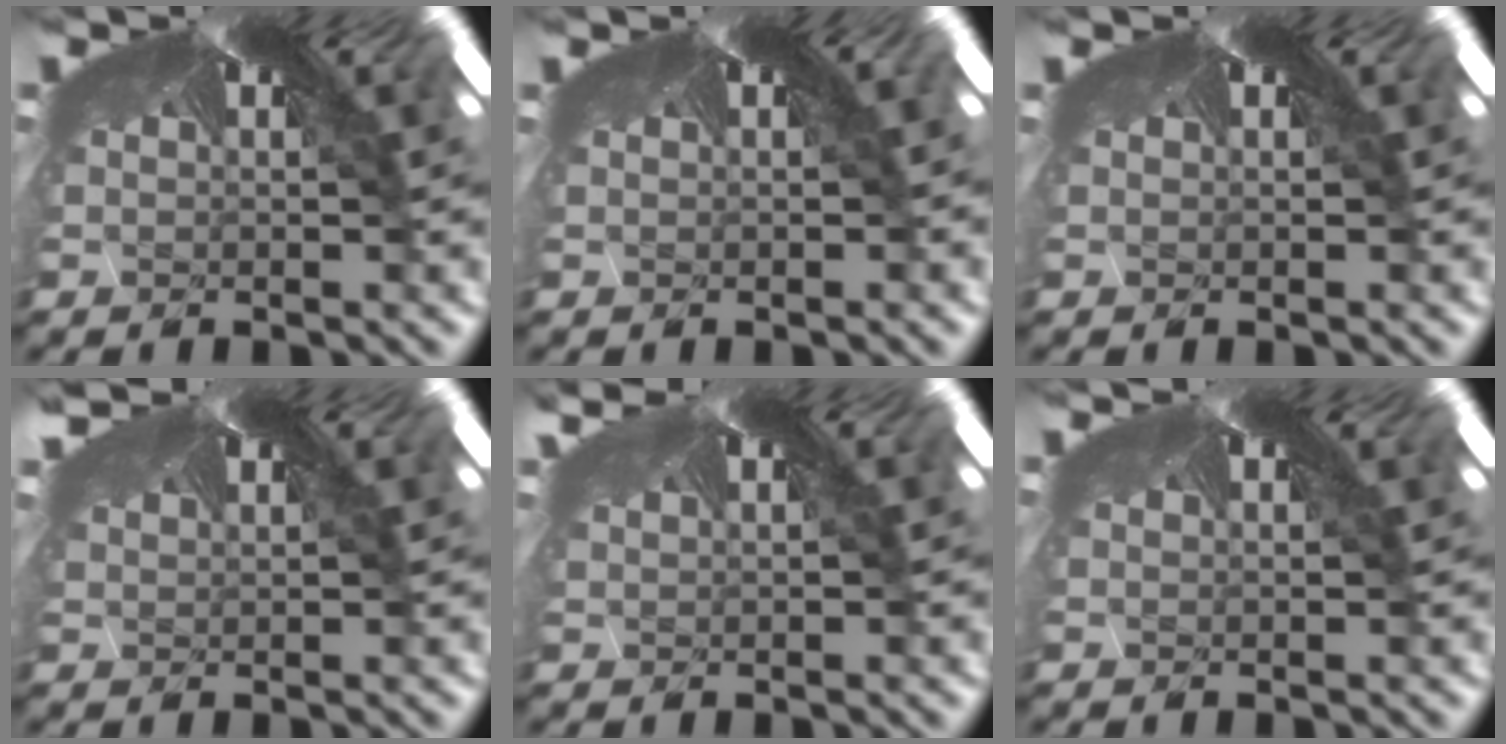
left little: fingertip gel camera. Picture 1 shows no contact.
{"total": 0.7, "force": [-0.3, -0.3, -0.5], "torque": [0.004, -0.002, -0.002]}
{"total": 0.0}
{"total": 1.7, "force": [1.0, 1.2, 0.8], "torque": [-0.033, 0.006, 0.019]}
{"total": 0.8, "force": [0.7, -0.1, -0.4], "torque": [-0.002, -0.004, 0.010]}
{"total": 0.0}